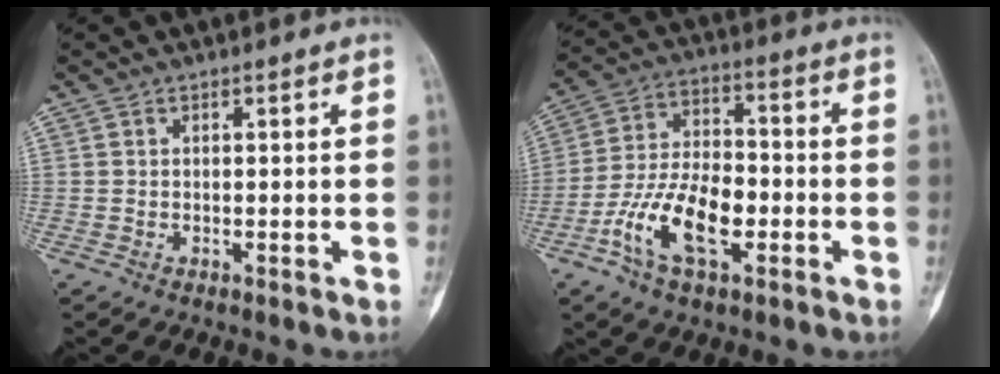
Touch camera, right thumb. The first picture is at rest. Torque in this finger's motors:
{"motor_torque": [1.89, 1.77, 1.27, -1.27, 0.17]}